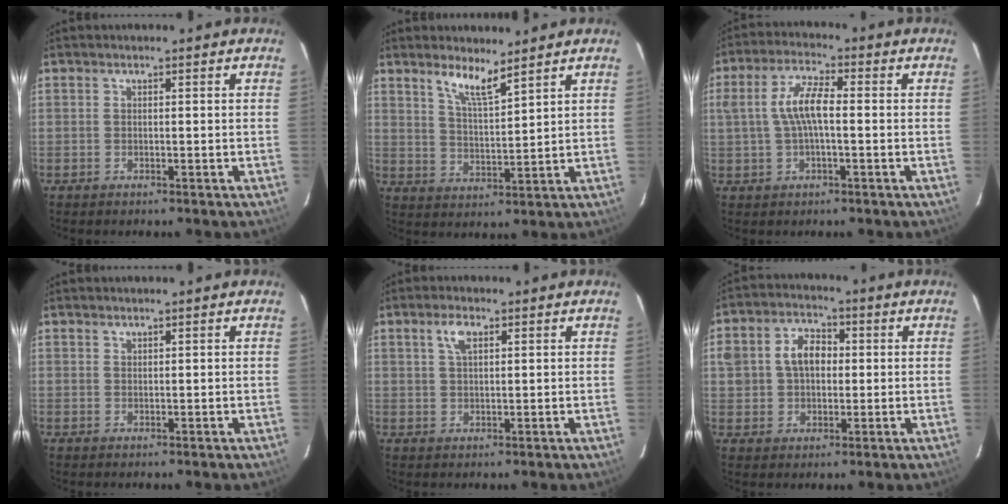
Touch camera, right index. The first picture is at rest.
{"total": 6.0, "force": [4.7, 0.9, 3.7], "torque": [-0.070, -0.006, 0.089]}
{"total": 7.1, "force": [-0.1, 2.4, 6.7], "torque": [-0.131, 0.012, 0.002]}
{"total": 0.5, "force": [0.5, 0.2, 0.0], "torque": [-0.001, 0.002, 0.011]}
{"total": 3.3, "force": [1.6, 1.5, 2.5], "torque": [-0.048, 0.007, 0.030]}
{"total": 7.7, "force": [1.1, 5.8, 5.0], "torque": [-0.098, 0.025, 0.020]}